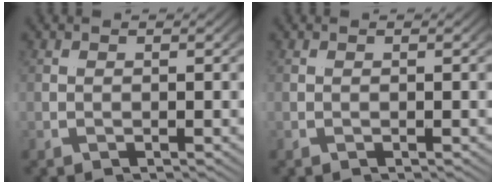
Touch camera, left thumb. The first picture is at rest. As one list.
[{"total": 0.0}]